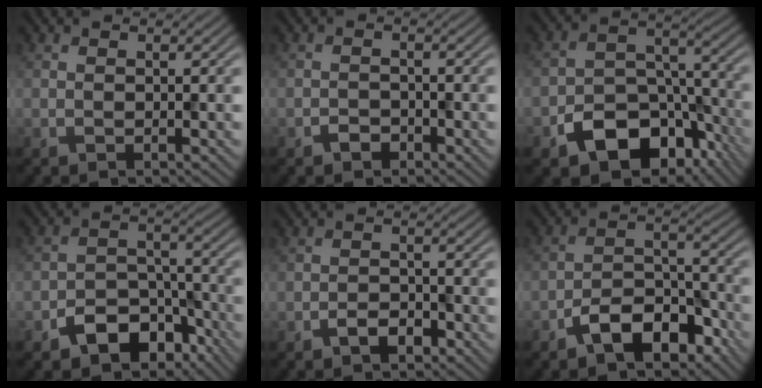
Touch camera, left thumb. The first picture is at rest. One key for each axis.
{"total": 1.7, "fx": -1.2, "fy": 1.0, "fz": 0.6, "tx": -0.008, "ty": 0.002, "tz": -0.025}
{"total": 11.6, "fx": -6.6, "fy": 7.2, "fz": 6.3, "tx": -0.108, "ty": -0.021, "tz": -0.114}
{"total": 7.9, "fx": -5.0, "fy": 4.7, "fz": 3.8, "tx": -0.057, "ty": -0.008, "tz": -0.092}
{"total": 2.4, "fx": -1.6, "fy": 1.3, "fz": 1.3, "tx": -0.021, "ty": 0.004, "tz": -0.032}
{"total": 7.6, "fx": -4.8, "fy": 3.9, "fz": 4.4, "tx": -0.068, "ty": 0.006, "tz": -0.097}